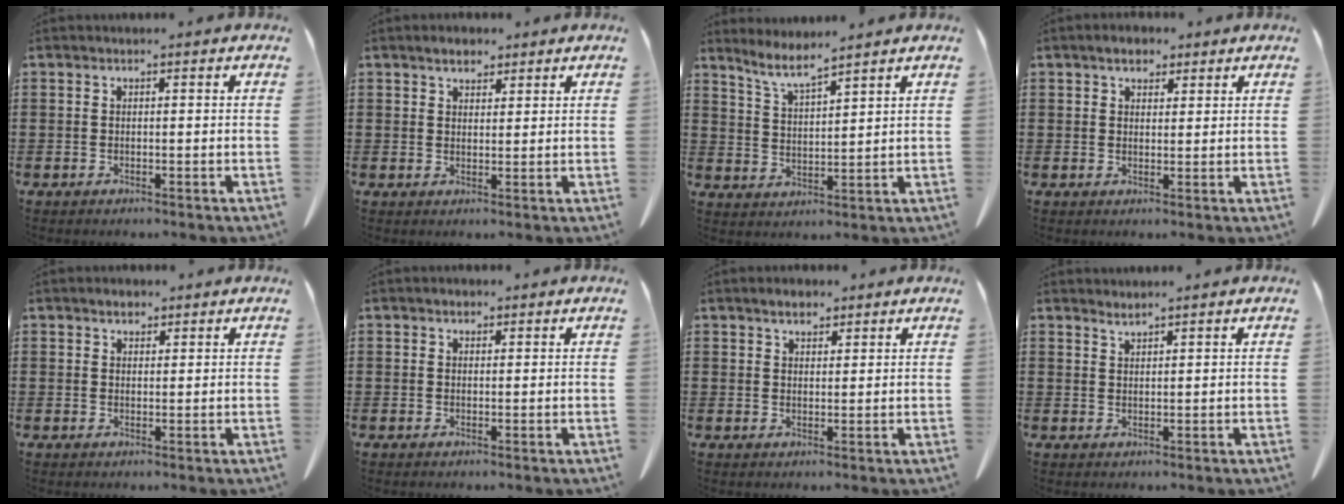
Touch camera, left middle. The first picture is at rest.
{"total": 2.9, "force": [2.5, 1.2, 1.0], "torque": [-0.017, 0.000, 0.046]}
{"total": 5.4, "force": [4.6, 0.0, 2.8], "torque": [-0.069, -0.019, 0.081]}
{"total": 3.3, "force": [2.5, 1.6, 1.3], "torque": [-0.025, 0.006, 0.046]}
{"total": 1.9, "force": [1.6, 0.8, 0.6], "torque": [-0.007, -0.001, 0.029]}
{"total": 1.1, "force": [0.8, 0.6, 0.3], "torque": [-0.001, 0.000, 0.014]}
{"total": 2.8, "force": [2.4, 1.0, 1.0], "torque": [-0.017, -0.001, 0.044]}
{"total": 1.5, "force": [1.4, -0.1, 0.2], "torque": [-0.007, -0.003, 0.029]}